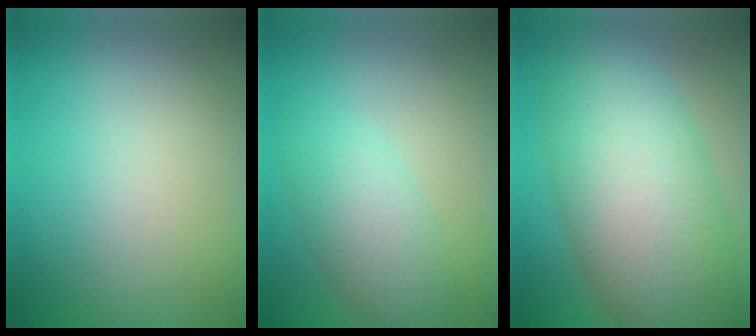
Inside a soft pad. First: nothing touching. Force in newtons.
{"total": 3.7, "press": 3.7, "slide": 0.2}
{"total": 10.7, "press": 10.7, "slide": 0.5}